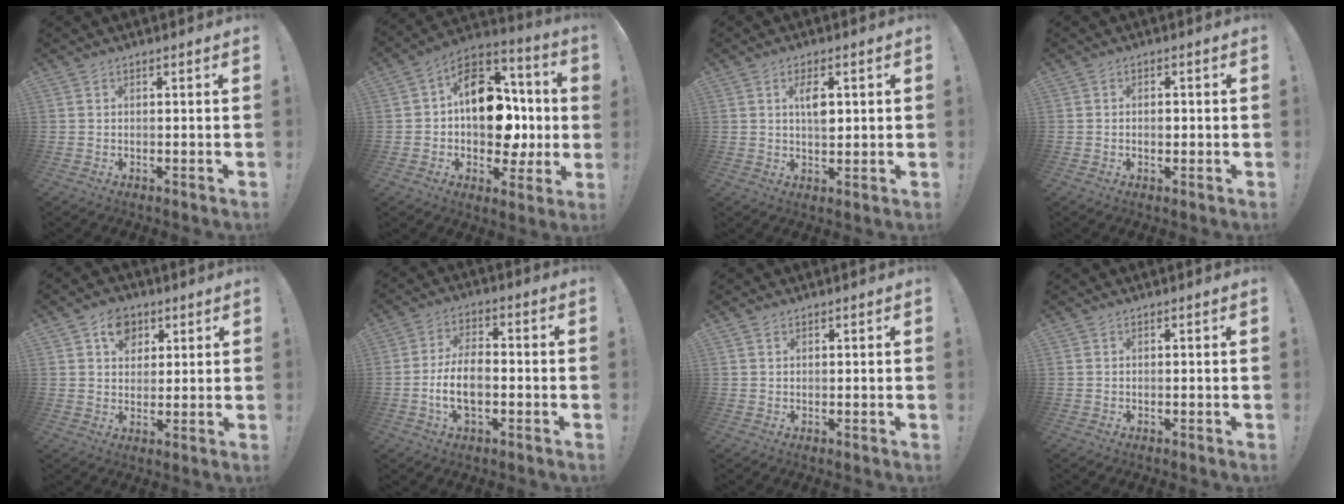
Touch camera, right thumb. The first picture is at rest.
{"total": 18.5, "force": [1.3, 13.3, 12.9], "torque": [-0.187, 0.010, 0.032]}
{"total": 5.8, "force": [1.3, 2.6, 5.0], "torque": [-0.076, -0.004, 0.018]}
{"total": 1.9, "force": [-0.6, 1.2, 1.4], "torque": [-0.016, 0.002, -0.013]}
{"total": 7.8, "force": [3.5, 6.4, 2.8], "torque": [-0.029, -0.013, 0.065]}
{"total": 9.9, "force": [-2.9, 5.1, 8.0], "torque": [-0.148, 0.008, -0.051]}
{"total": 0.9, "force": [0.7, 0.5, 0.1], "torque": [0.006, -0.003, 0.012]}
{"total": 0.0}